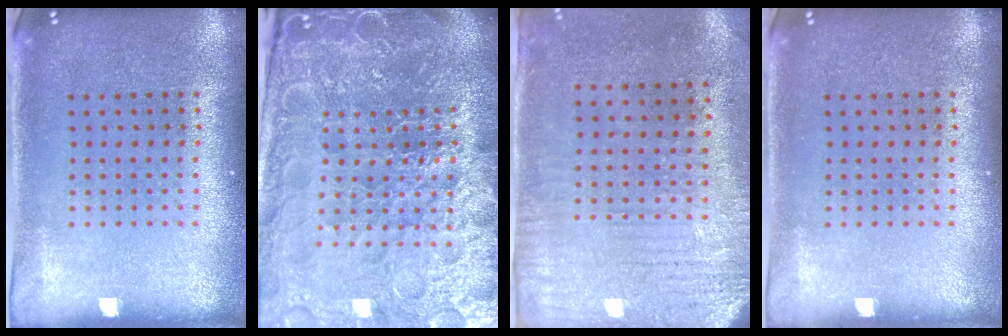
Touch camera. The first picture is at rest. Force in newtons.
{"total": 6.7, "press": 6.0, "slide": 3.1}
{"total": 3.1, "press": 2.4, "slide": 1.9}
{"total": 0.0}